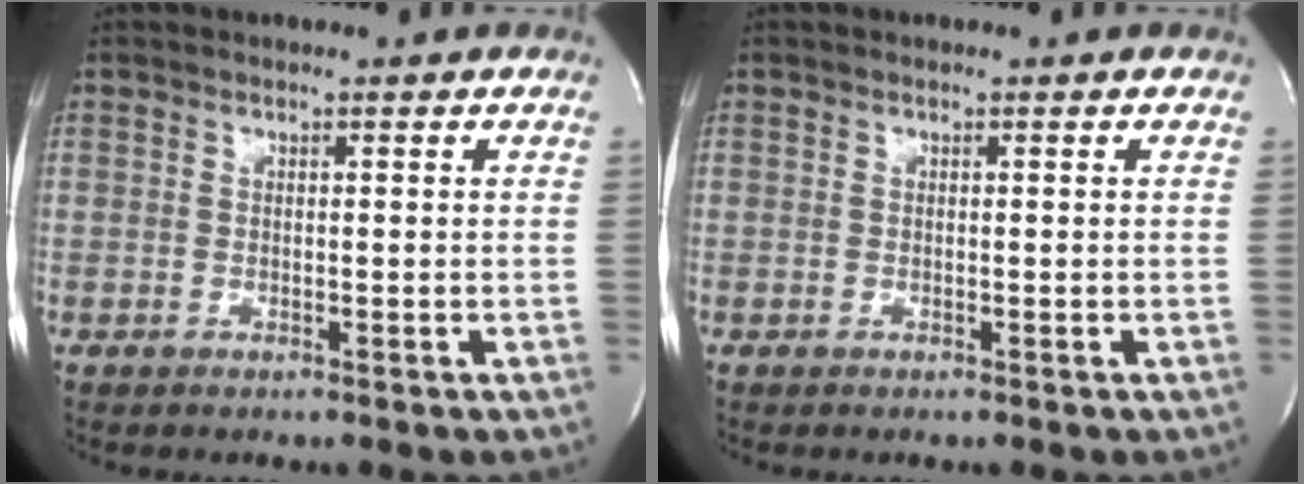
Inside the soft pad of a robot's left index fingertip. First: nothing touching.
{"total": 0.0}